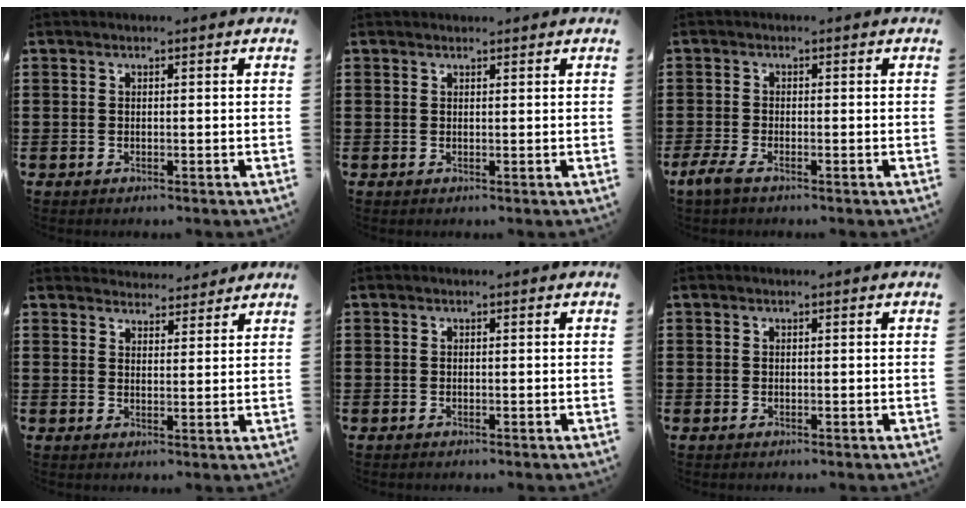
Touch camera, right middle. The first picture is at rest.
{"total": 0.7, "force": [0.7, 0.1, 0.0], "torque": [0.006, -0.002, 0.011]}
{"total": 2.1, "force": [-1.3, 0.5, 1.6], "torque": [-0.043, -0.003, -0.029]}
{"total": 3.5, "force": [3.4, 0.5, -0.4], "torque": [0.007, -0.014, 0.064]}
{"total": 0.0}
{"total": 0.0}